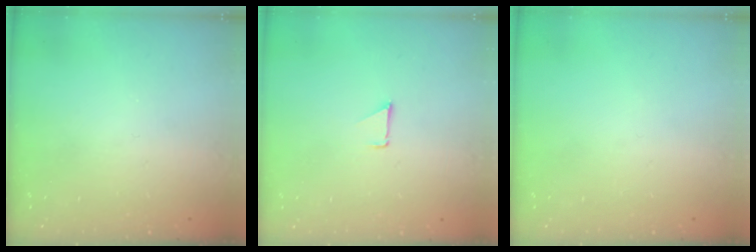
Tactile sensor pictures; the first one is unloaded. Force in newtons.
{"total": 0.9, "press": 0.8, "slide": 0.1}
{"total": 0.0}